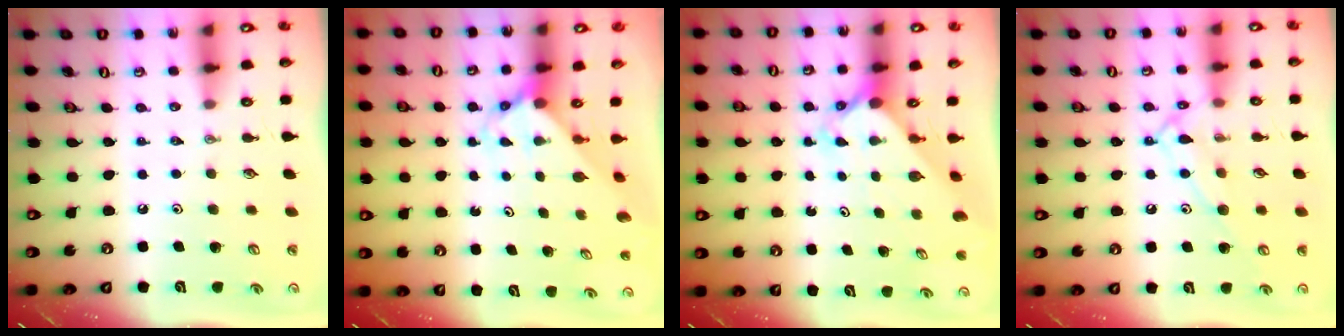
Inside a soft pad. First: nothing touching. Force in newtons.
{"total": 3.3, "press": 3.3, "slide": 0.3}
{"total": 2.7, "press": 2.6, "slide": 0.3}
{"total": 11.4, "press": 11.4, "slide": 0.8}